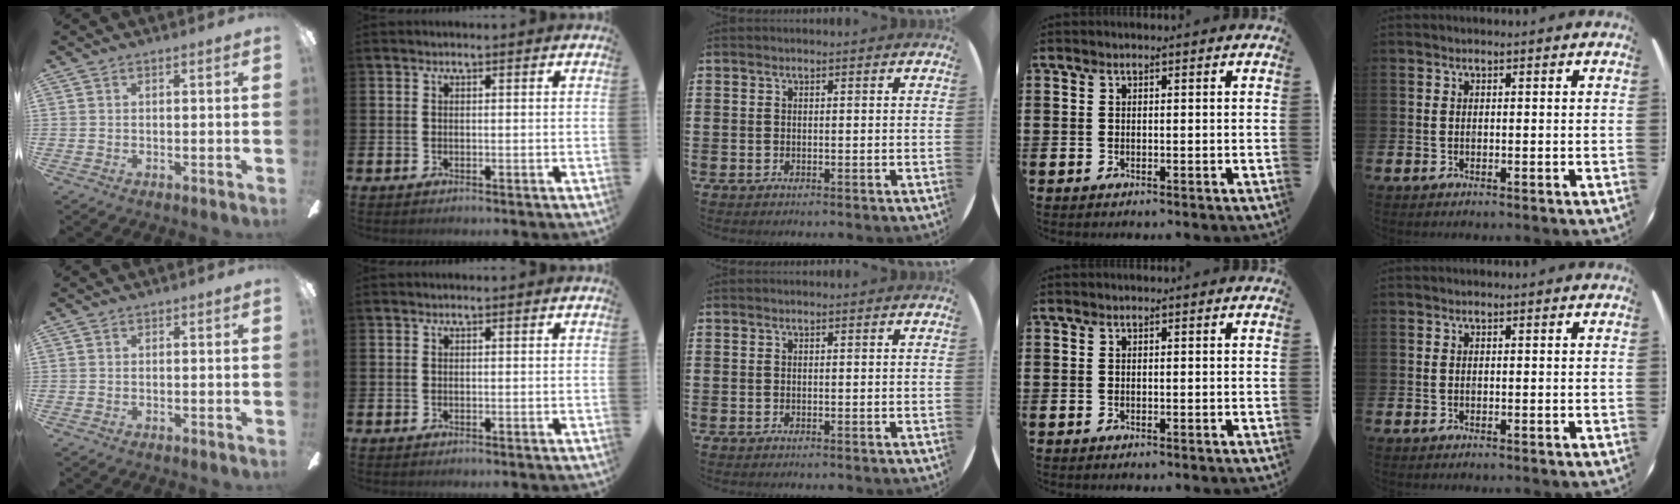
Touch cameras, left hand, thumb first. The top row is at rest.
{}